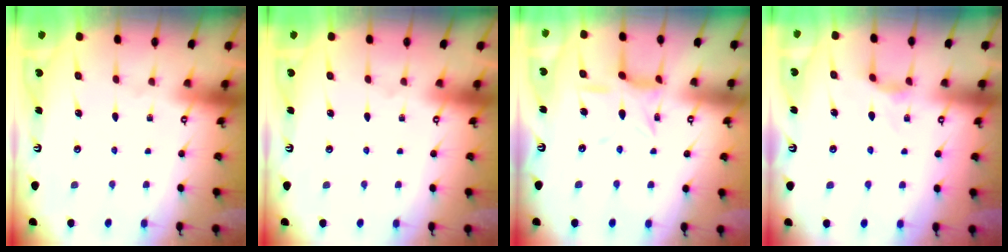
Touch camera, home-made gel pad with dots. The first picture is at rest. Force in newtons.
{"total": 0.0}
{"total": 8.5, "press": 8.5, "slide": 0.7}
{"total": 3.0, "press": 3.0, "slide": 0.3}